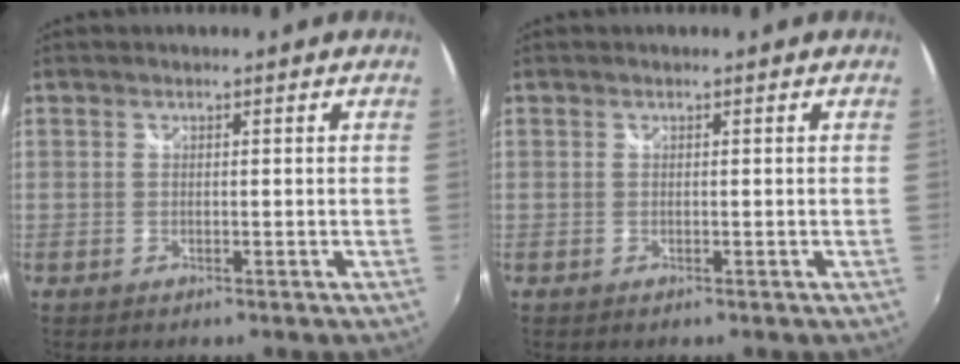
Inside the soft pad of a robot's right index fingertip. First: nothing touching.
{"total": 0.0}